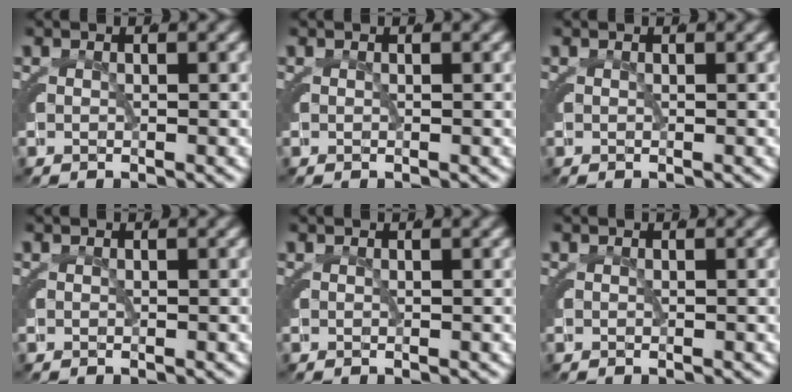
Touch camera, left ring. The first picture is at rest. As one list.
[{"total": 0.0}, {"total": 0.0}, {"total": 0.0}, {"total": 0.0}, {"total": 0.0}]